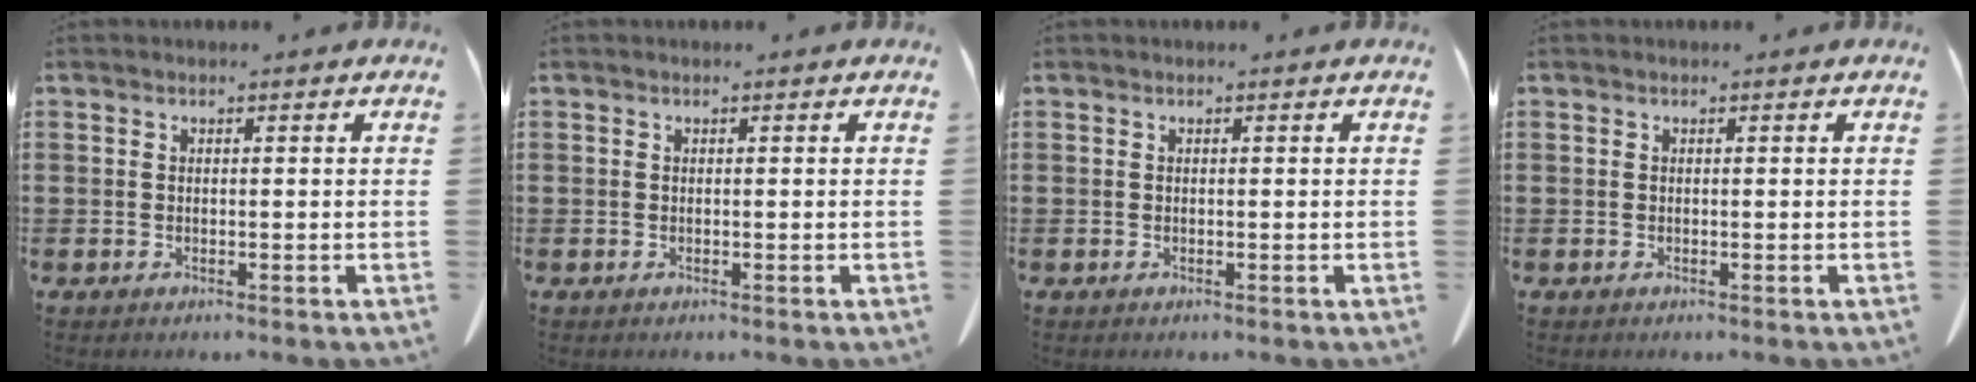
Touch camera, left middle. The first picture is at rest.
{"total": 0.0}
{"total": 0.0}
{"total": 0.0}